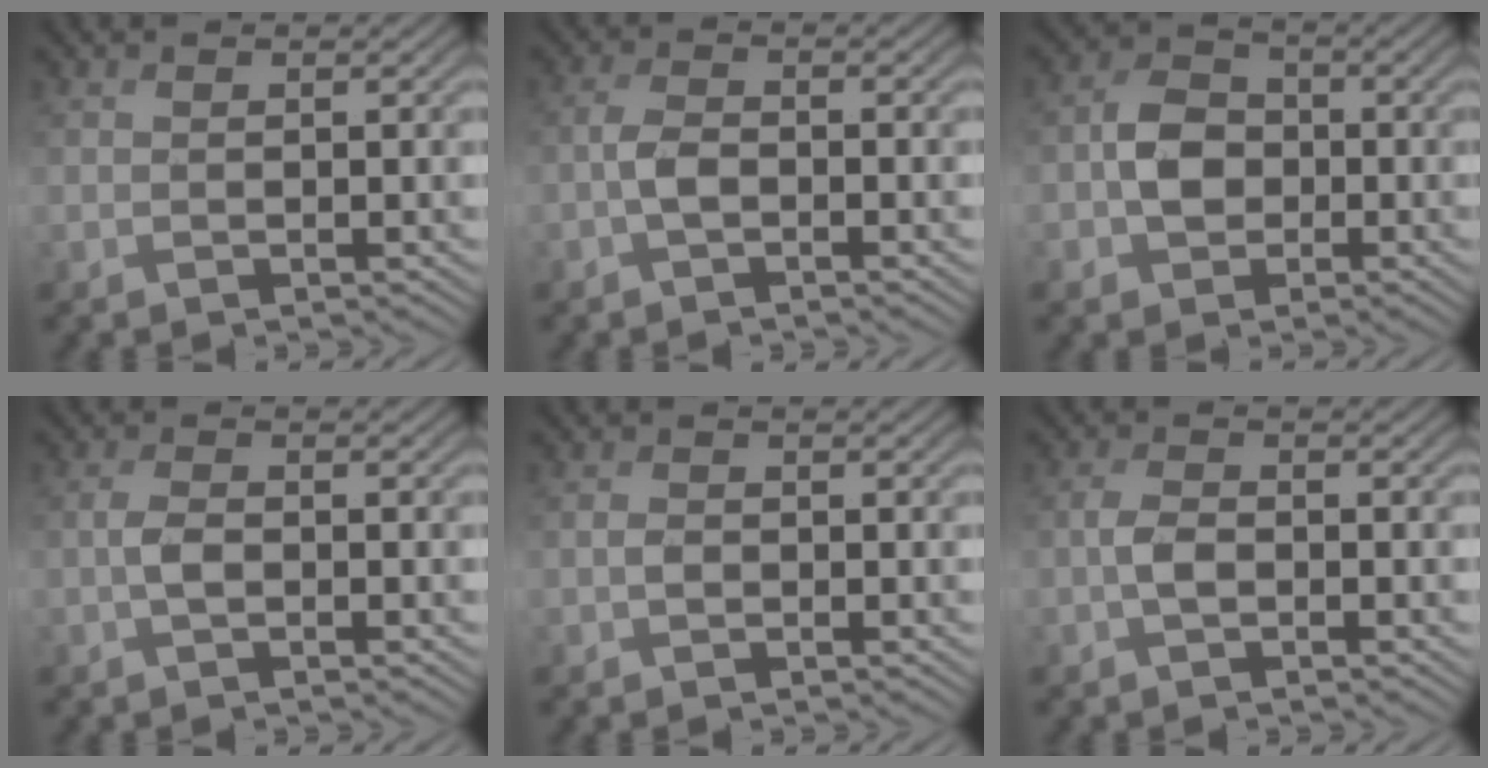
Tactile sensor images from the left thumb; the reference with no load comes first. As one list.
[{"total": 2.4, "force": [-1.1, 1.0, 1.9], "torque": [-0.041, 0.006, -0.028]}, {"total": 4.9, "force": [-1.1, 4.0, 2.6], "torque": [-0.047, 0.003, -0.027]}, {"total": 1.9, "force": [-0.7, 0.8, 1.6], "torque": [-0.035, 0.003, -0.019]}, {"total": 1.0, "force": [-0.5, 0.7, 0.6], "torque": [-0.013, 0.001, -0.012]}, {"total": 2.2, "force": [-0.9, 1.0, 1.7], "torque": [-0.038, 0.004, -0.023]}]